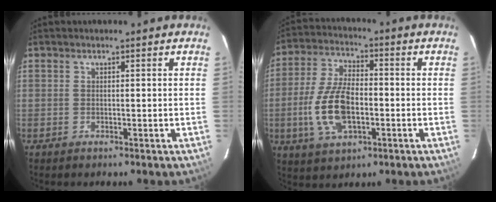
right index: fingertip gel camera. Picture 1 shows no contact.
{"total": 12.8, "force": [-2.9, 6.4, 10.7], "torque": [-0.226, 0.003, -0.050]}